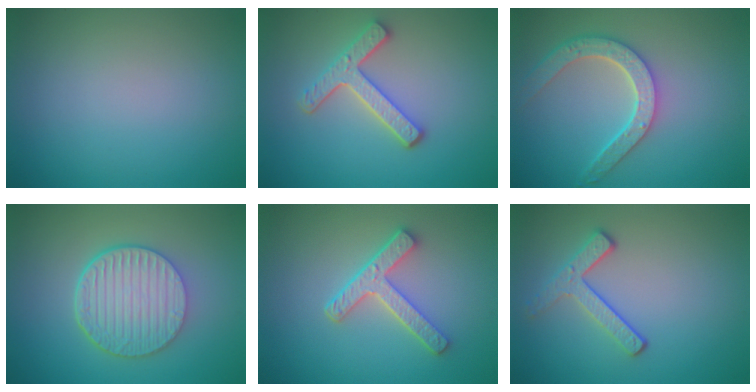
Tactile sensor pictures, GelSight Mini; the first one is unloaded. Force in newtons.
{"total": 3.8, "press": 3.1, "slide": 2.2}
{"total": 4.7, "press": 4.0, "slide": 2.6}
{"total": 6.6, "press": 4.8, "slide": 4.6}
{"total": 3.7, "press": 3.2, "slide": 2.0}
{"total": 2.7, "press": 2.3, "slide": 1.3}